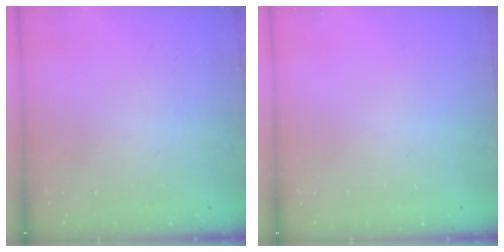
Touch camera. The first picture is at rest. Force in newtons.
{"total": 0.0}